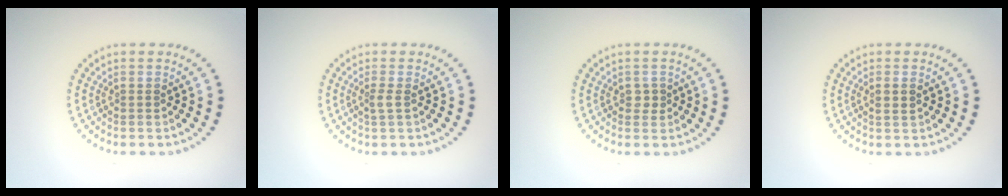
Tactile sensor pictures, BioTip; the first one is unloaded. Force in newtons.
{"total": 1.1, "press": 0.7, "slide": 0.8}
{"total": 0.9, "press": 0.9, "slide": 0.2}
{"total": 1.2, "press": 1.1, "slide": 0.4}